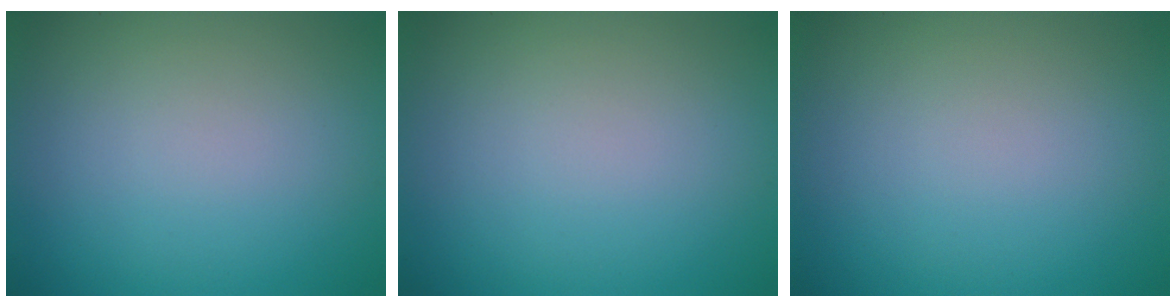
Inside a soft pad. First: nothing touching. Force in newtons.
{"total": 0.0}
{"total": 0.0}